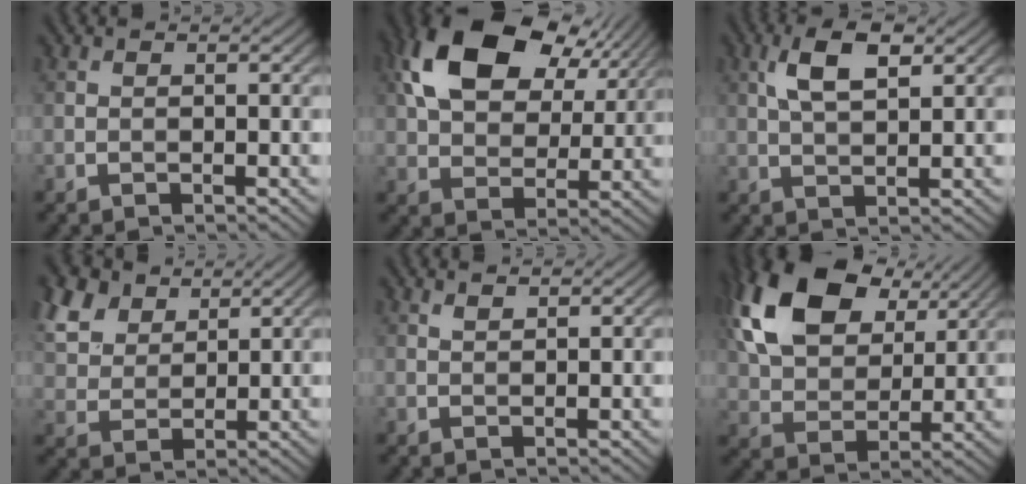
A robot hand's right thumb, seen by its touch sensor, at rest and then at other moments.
{"total": 16.1, "force": [7.2, 9.9, 10.4], "torque": [-0.216, 0.017, 0.136]}
{"total": 5.7, "force": [2.3, 2.3, 4.6], "torque": [-0.097, 0.007, 0.042]}
{"total": 8.4, "force": [5.2, 5.1, 4.2], "torque": [-0.127, 0.016, 0.100]}
{"total": 1.0, "force": [0.9, 0.1, 0.4], "torque": [-0.014, 0.003, 0.021]}
{"total": 16.5, "force": [7.8, 10.1, 10.4], "torque": [-0.240, 0.021, 0.145]}